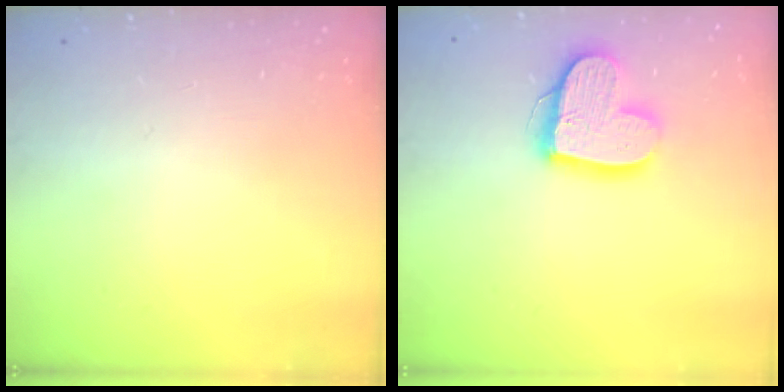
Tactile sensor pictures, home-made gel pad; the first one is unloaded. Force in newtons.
{"total": 14.6, "press": 14.6, "slide": 1.3}